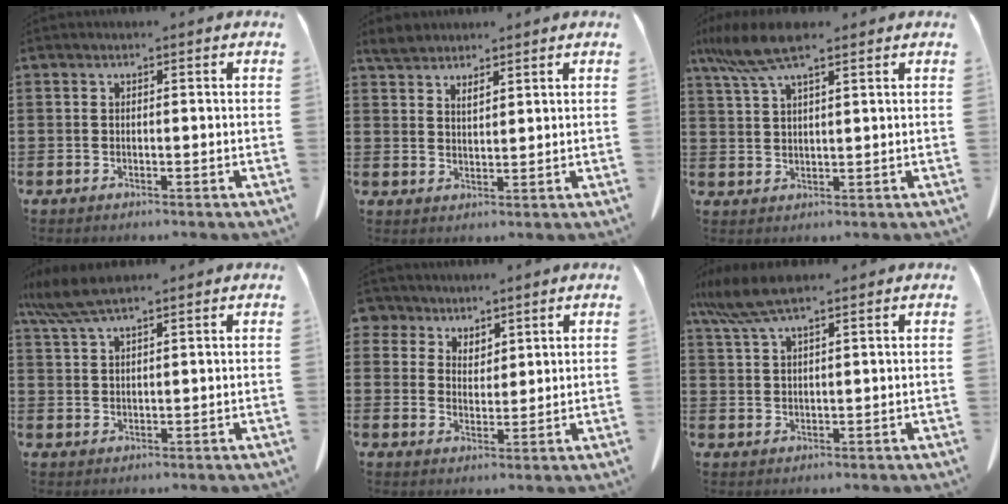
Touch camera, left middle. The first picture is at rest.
{"total": 3.0, "force": [2.6, 1.0, 1.1], "torque": [-0.028, 0.005, 0.050]}
{"total": 7.5, "force": [5.2, 1.6, 5.2], "torque": [-0.121, -0.006, 0.093]}
{"total": 6.1, "force": [4.7, 0.8, 3.8], "torque": [-0.084, -0.005, 0.088]}
{"total": 4.3, "force": [3.5, 2.6, 0.4], "torque": [-0.027, 0.002, 0.065]}
{"total": 6.9, "force": [5.1, 1.3, 4.5], "torque": [-0.106, -0.008, 0.091]}